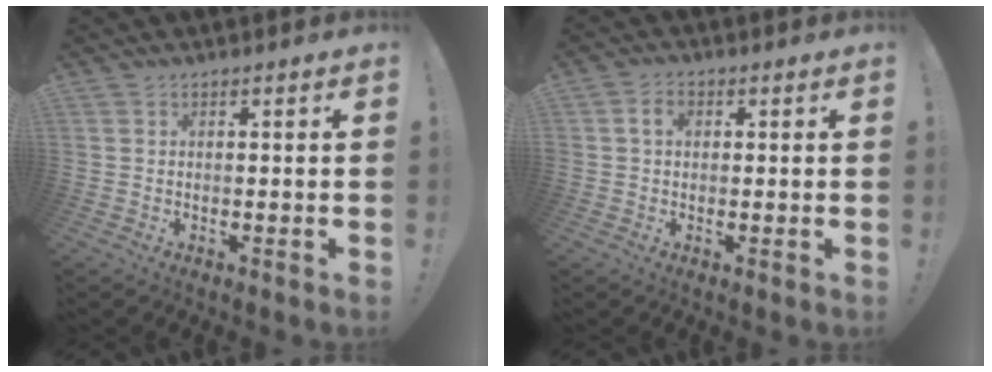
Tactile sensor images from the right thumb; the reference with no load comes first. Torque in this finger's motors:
{"motor_torque": [1.40, 1.39, 1.18, 0.05, 0.44]}